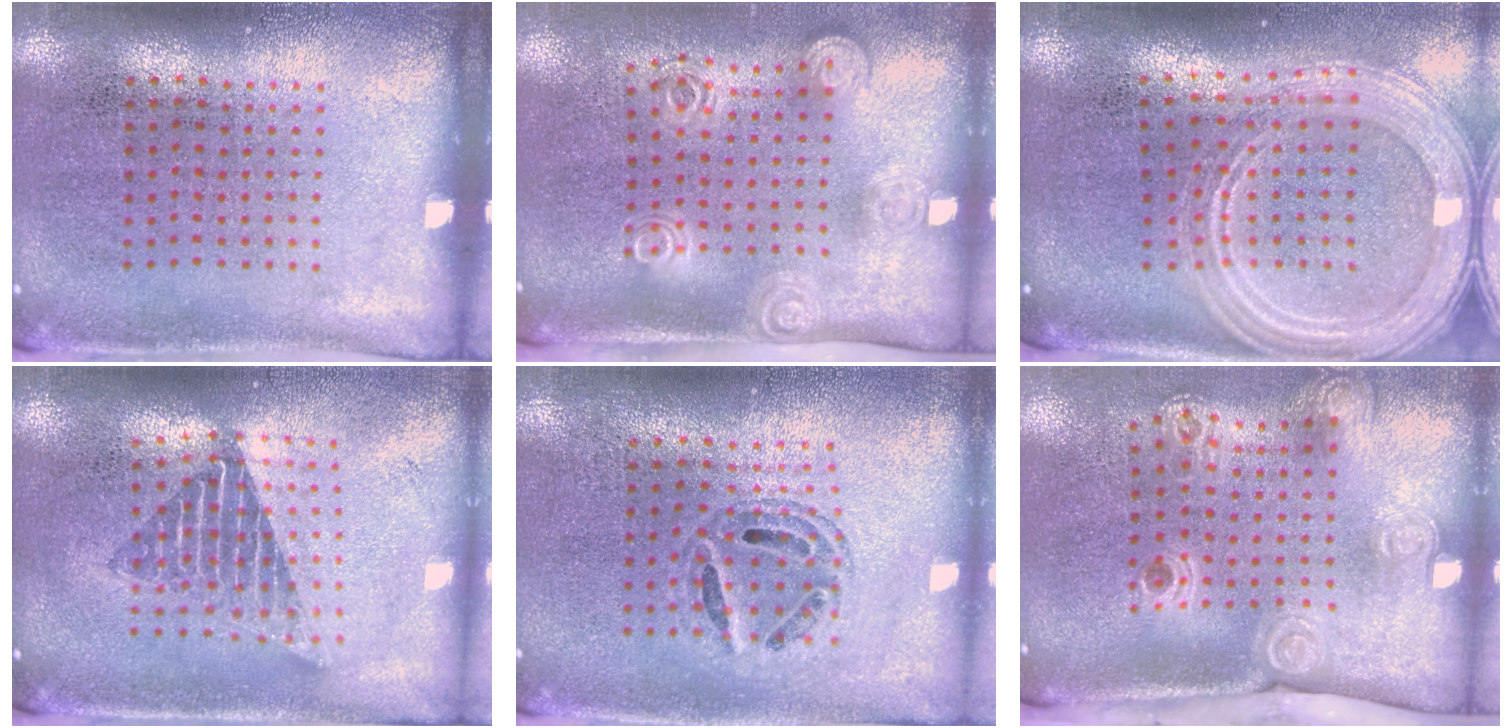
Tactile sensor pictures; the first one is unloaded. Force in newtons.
{"total": 1.9, "press": 1.3, "slide": 1.3}
{"total": 2.7, "press": 2.3, "slide": 1.5}
{"total": 1.7, "press": 1.3, "slide": 1.1}
{"total": 0.7, "press": 0.7, "slide": 0.1}
{"total": 2.3, "press": 1.6, "slide": 1.6}